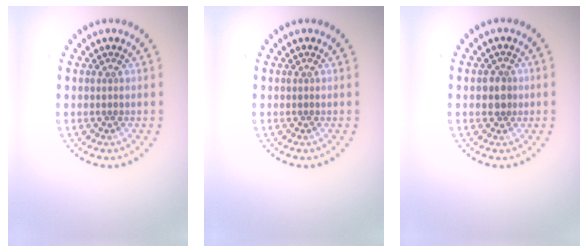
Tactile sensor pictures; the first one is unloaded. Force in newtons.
{"total": 0.0}
{"total": 1.9, "press": 1.7, "slide": 0.8}